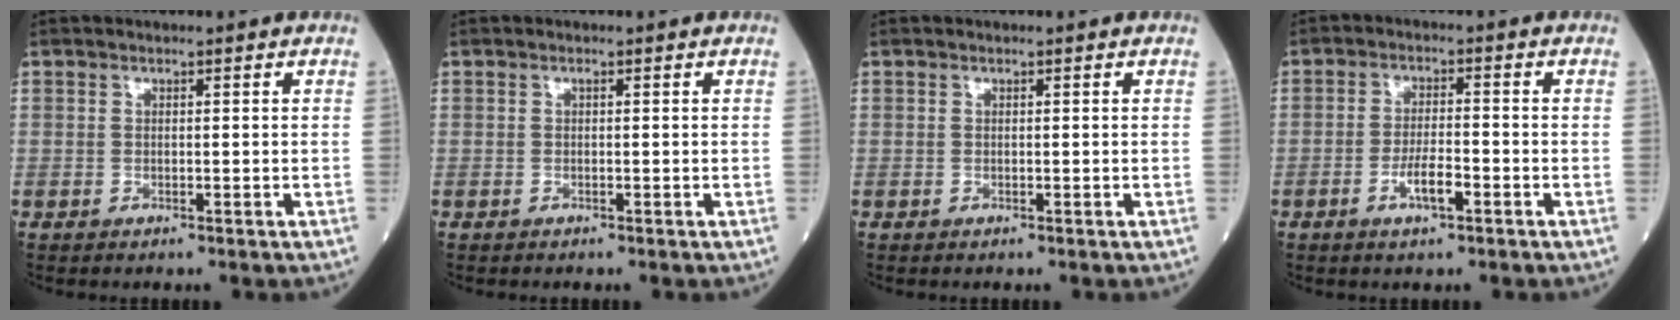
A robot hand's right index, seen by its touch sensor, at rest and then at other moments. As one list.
[{"total": 0.0}, {"total": 0.0}, {"total": 4.4, "force": [-2.0, 0.9, 3.8], "torque": [-0.072, 0.000, -0.037]}]